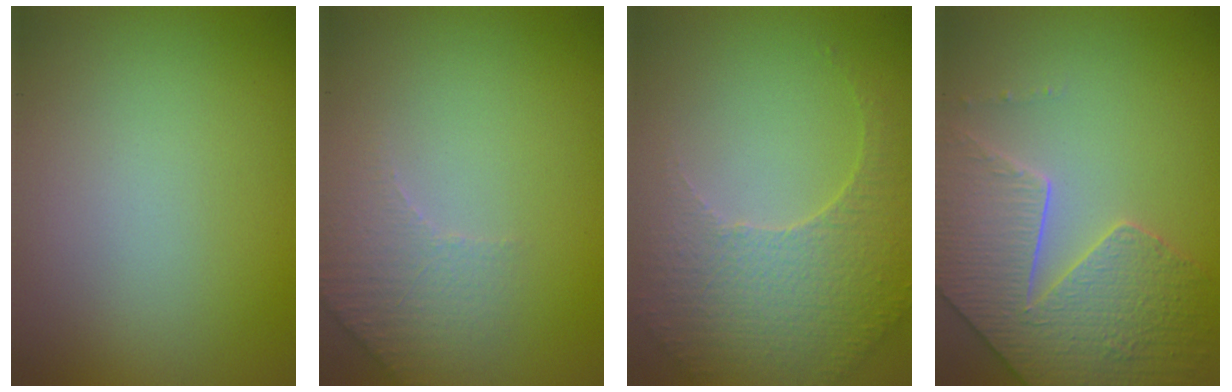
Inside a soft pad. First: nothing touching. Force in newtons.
{"total": 2.8, "press": 2.7, "slide": 0.8}
{"total": 5.3, "press": 3.7, "slide": 3.8}
{"total": 5.6, "press": 5.2, "slide": 2.2}